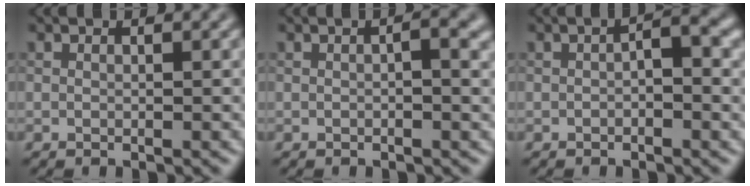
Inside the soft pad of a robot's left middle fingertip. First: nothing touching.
{"total": 1.8, "force": [0.1, 0.3, 1.8], "torque": [-0.025, 0.002, 0.001]}
{"total": 2.2, "force": [-0.2, 0.7, 2.1], "torque": [-0.030, 0.005, -0.006]}